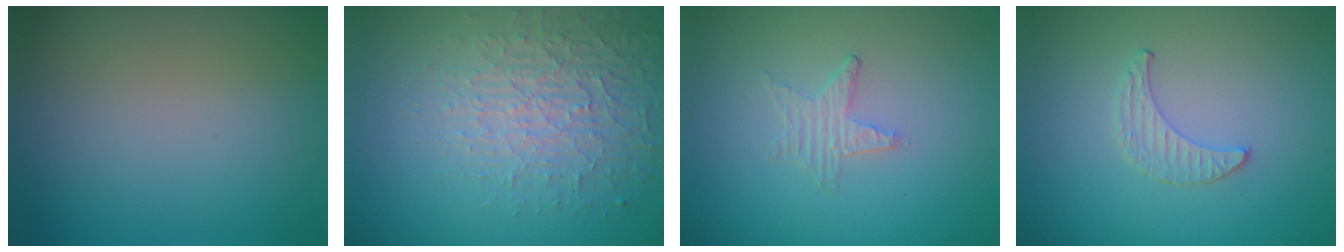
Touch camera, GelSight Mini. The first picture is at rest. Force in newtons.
{"total": 3.7, "press": 3.4, "slide": 1.5}
{"total": 0.5, "press": 0.5, "slide": 0.1}
{"total": 0.8, "press": 0.8, "slide": 0.2}